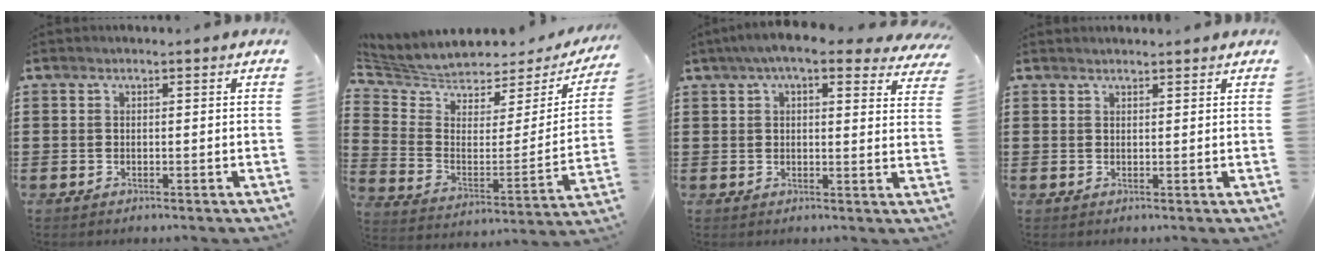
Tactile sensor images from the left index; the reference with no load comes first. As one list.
[{"total": 4.9, "force": [4.6, 1.7, 0.5], "torque": [-0.045, -0.046, 0.077]}, {"total": 6.3, "force": [4.9, 1.1, 3.9], "torque": [-0.082, -0.009, 0.086]}, {"total": 1.1, "force": [1.1, 0.1, 0.0], "torque": [-0.002, 0.000, 0.021]}]